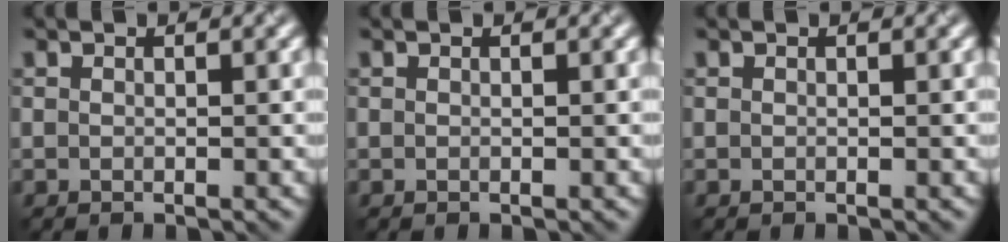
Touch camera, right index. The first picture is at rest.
{"total": 0.0}
{"total": 0.0}